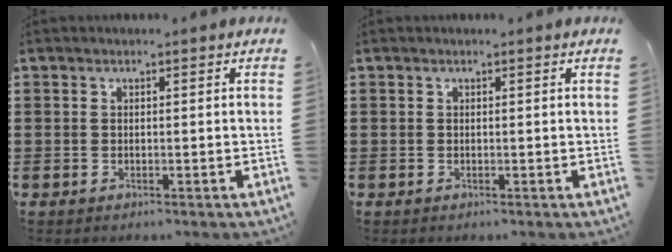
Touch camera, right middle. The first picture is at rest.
{"total": 0.0}